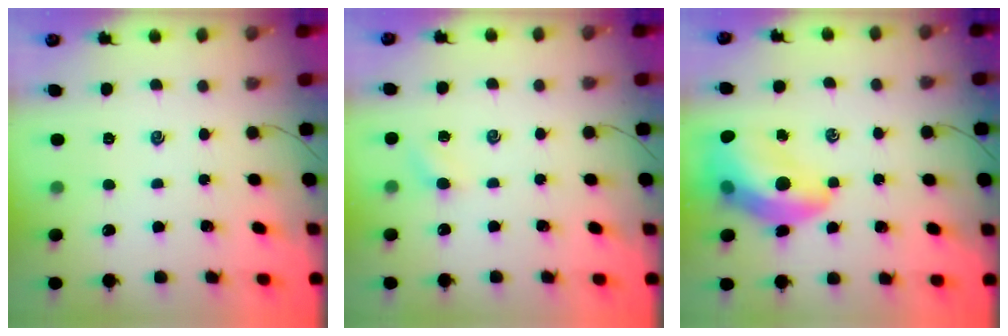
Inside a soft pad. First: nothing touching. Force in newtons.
{"total": 4.2, "press": 4.0, "slide": 1.3}
{"total": 14.2, "press": 13.7, "slide": 3.6}